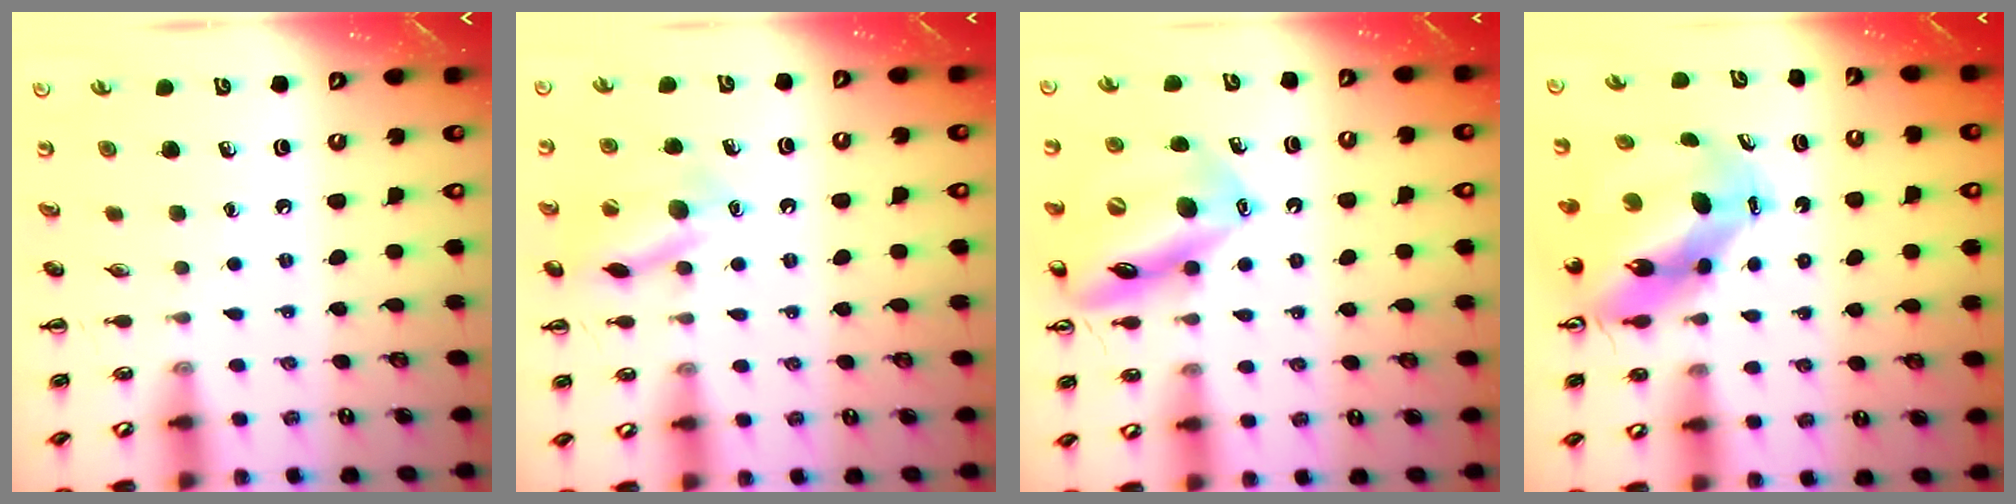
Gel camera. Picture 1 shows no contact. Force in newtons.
{"total": 12.7, "press": 12.6, "slide": 2.0}
{"total": 17.2, "press": 17.1, "slide": 1.7}
{"total": 9.6, "press": 9.2, "slide": 2.8}